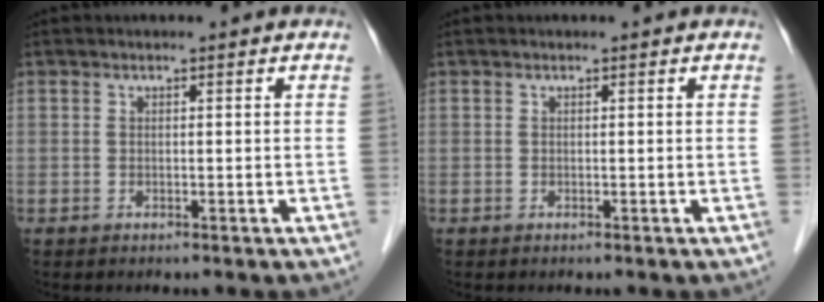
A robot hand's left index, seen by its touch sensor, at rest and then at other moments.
{"total": 0.0}